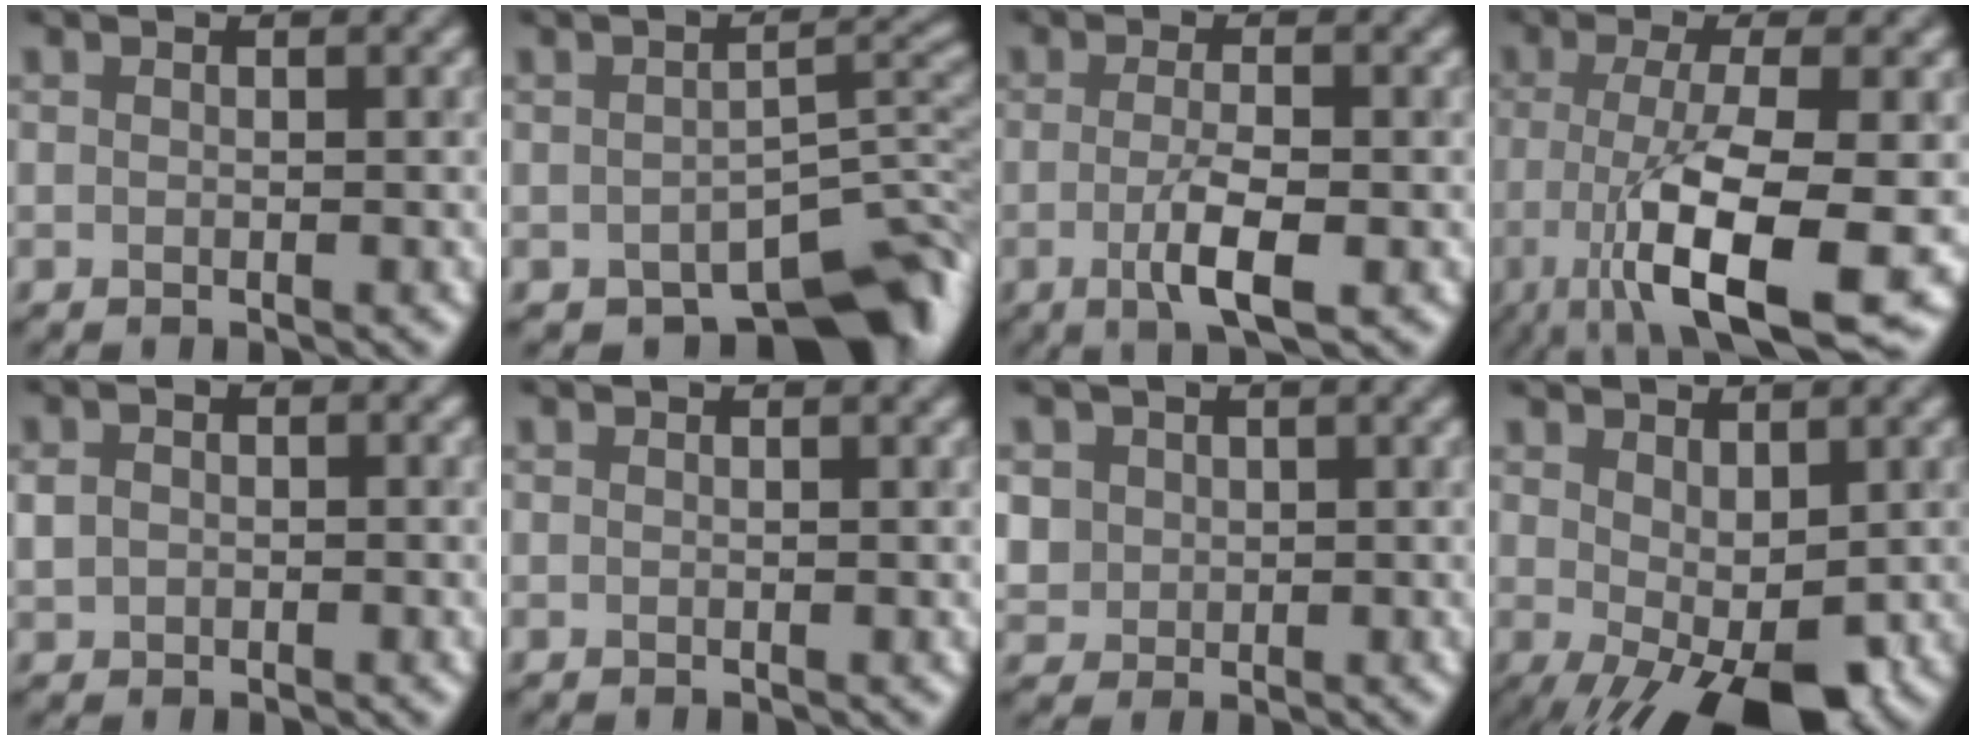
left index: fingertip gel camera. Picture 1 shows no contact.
{"total": 8.7, "force": [-5.5, 3.8, 5.5], "torque": [-0.055, -0.016, -0.079]}
{"total": 3.9, "force": [-1.0, 0.8, 3.7], "torque": [-0.072, -0.007, -0.019]}
{"total": 11.0, "force": [-3.3, 2.9, 10.1], "torque": [-0.162, -0.013, -0.058]}
{"total": 2.0, "force": [0.1, 1.5, 1.2], "torque": [-0.023, 0.007, 0.000]}
{"total": 0.0}
{"total": 2.9, "force": [1.0, 2.6, 0.9], "torque": [-0.032, 0.007, 0.028]}
{"total": 7.1, "force": [-1.4, 3.0, 6.3], "torque": [-0.110, -0.006, -0.011]}